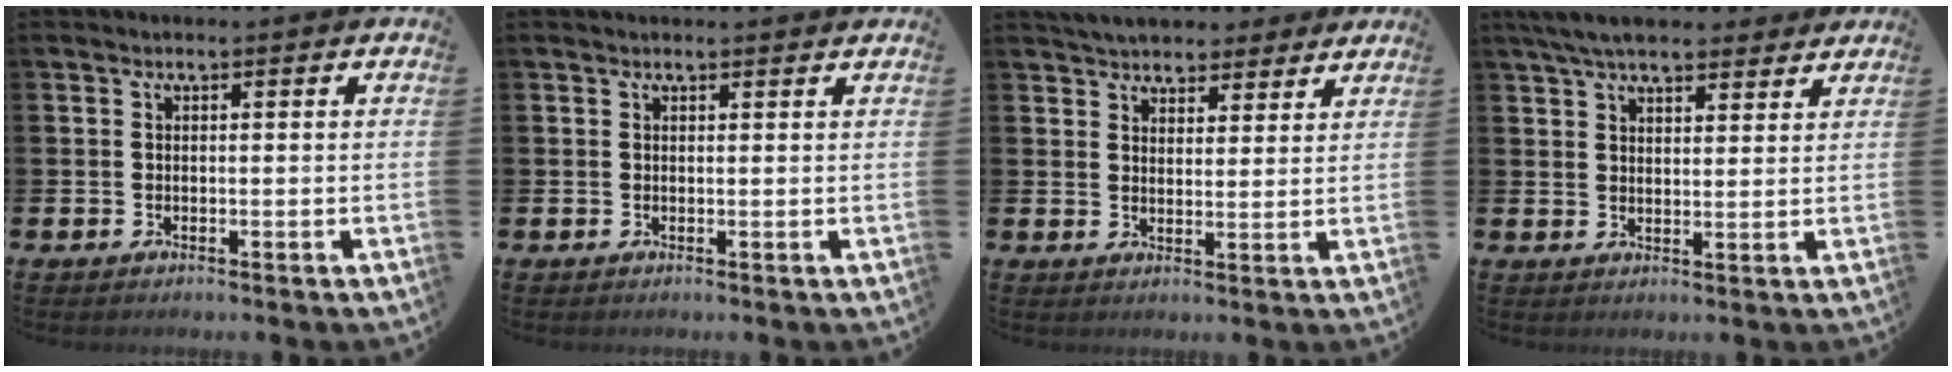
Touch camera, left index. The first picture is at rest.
{"total": 0.7, "force": [0.7, 0.0, 0.1], "torque": [0.013, -0.005, 0.010]}
{"total": 5.3, "force": [5.0, 1.5, 0.3], "torque": [-0.017, -0.026, 0.091]}
{"total": 6.6, "force": [6.1, 1.5, 2.1], "torque": [-0.052, -0.016, 0.112]}